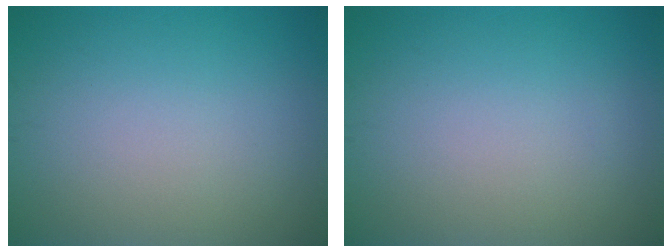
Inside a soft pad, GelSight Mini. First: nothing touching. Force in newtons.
{"total": 0.0}